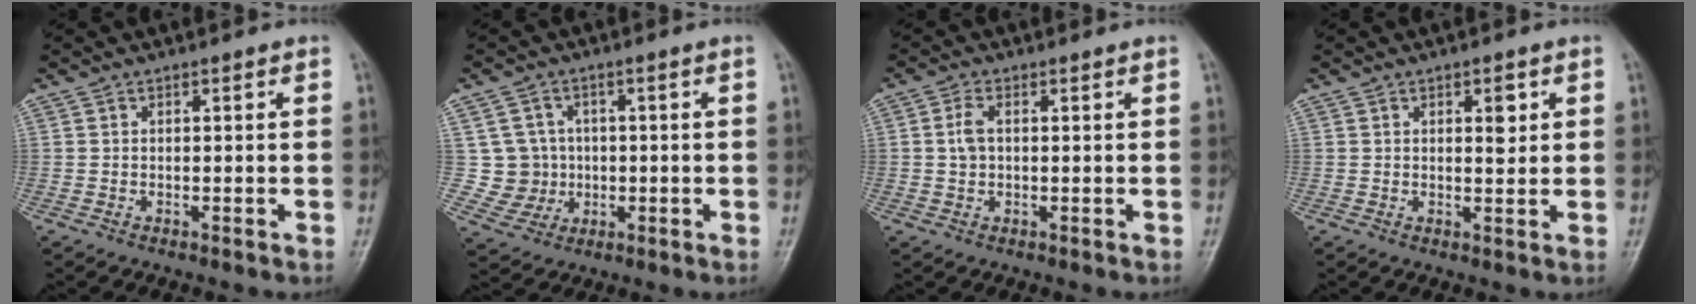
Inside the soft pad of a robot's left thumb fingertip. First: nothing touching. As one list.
[{"total": 6.4, "force": [0.5, 6.3, 0.7], "torque": [0.022, 0.007, 0.011]}, {"total": 2.9, "force": [0.3, 1.6, 2.3], "torque": [-0.057, 0.007, 0.006]}, {"total": 2.9, "force": [1.1, 1.4, 2.4], "torque": [-0.020, -0.005, 0.015]}]